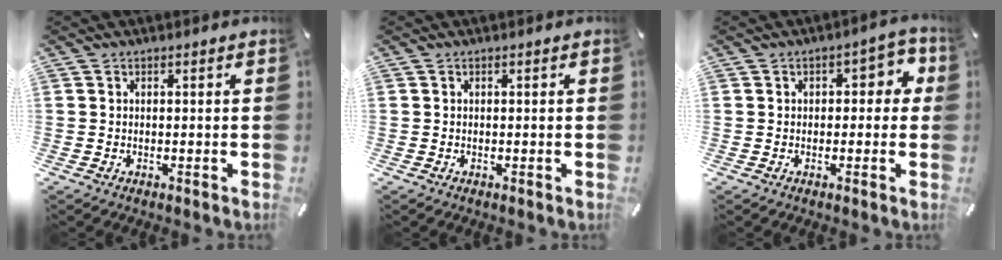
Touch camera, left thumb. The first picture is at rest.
{"total": 0.0}
{"total": 5.4, "force": [0.6, 3.4, 4.2], "torque": [-0.052, 0.004, 0.000]}